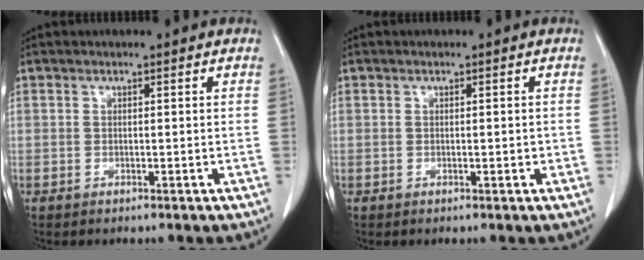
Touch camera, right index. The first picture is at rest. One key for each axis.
{"total": 1.1, "fx": -0.1, "fy": 0.4, "fz": 1.0, "tx": -0.017, "ty": 0.000, "tz": 0.001}